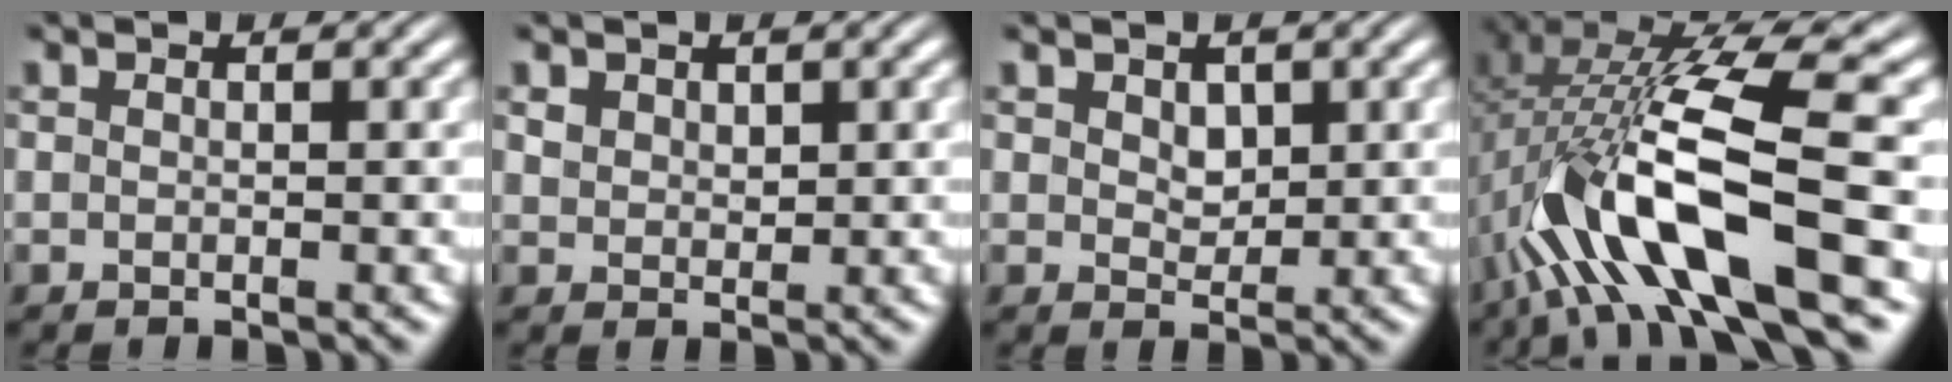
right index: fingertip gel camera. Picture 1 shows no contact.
{"total": 1.0, "force": [0.7, 0.6, 0.5], "torque": [-0.010, -0.011, 0.026]}
{"total": 1.6, "force": [0.9, 0.9, 0.8], "torque": [-0.012, -0.014, 0.026]}
{"total": 10.2, "force": [-2.4, 3.7, 9.2], "torque": [-0.193, -0.023, -0.023]}